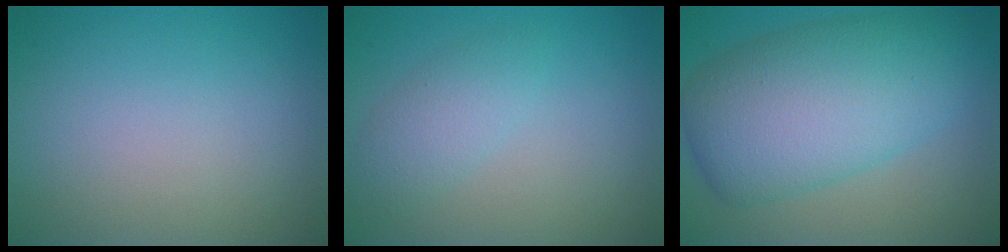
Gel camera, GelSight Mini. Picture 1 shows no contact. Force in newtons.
{"total": 1.7, "press": 1.7, "slide": 0.0}
{"total": 10.4, "press": 10.4, "slide": 0.2}